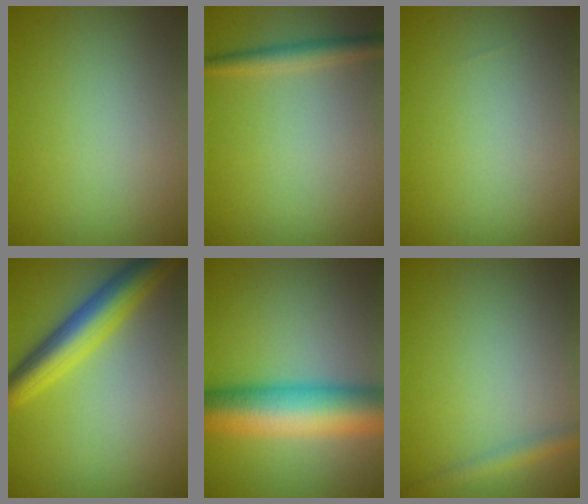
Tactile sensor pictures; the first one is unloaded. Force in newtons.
{"total": 2.2, "press": 2.2, "slide": 0.1}
{"total": 0.0}
{"total": 6.2, "press": 6.2, "slide": 0.3}
{"total": 10.1, "press": 10.1, "slide": 0.1}
{"total": 1.6, "press": 1.6, "slide": 0.1}